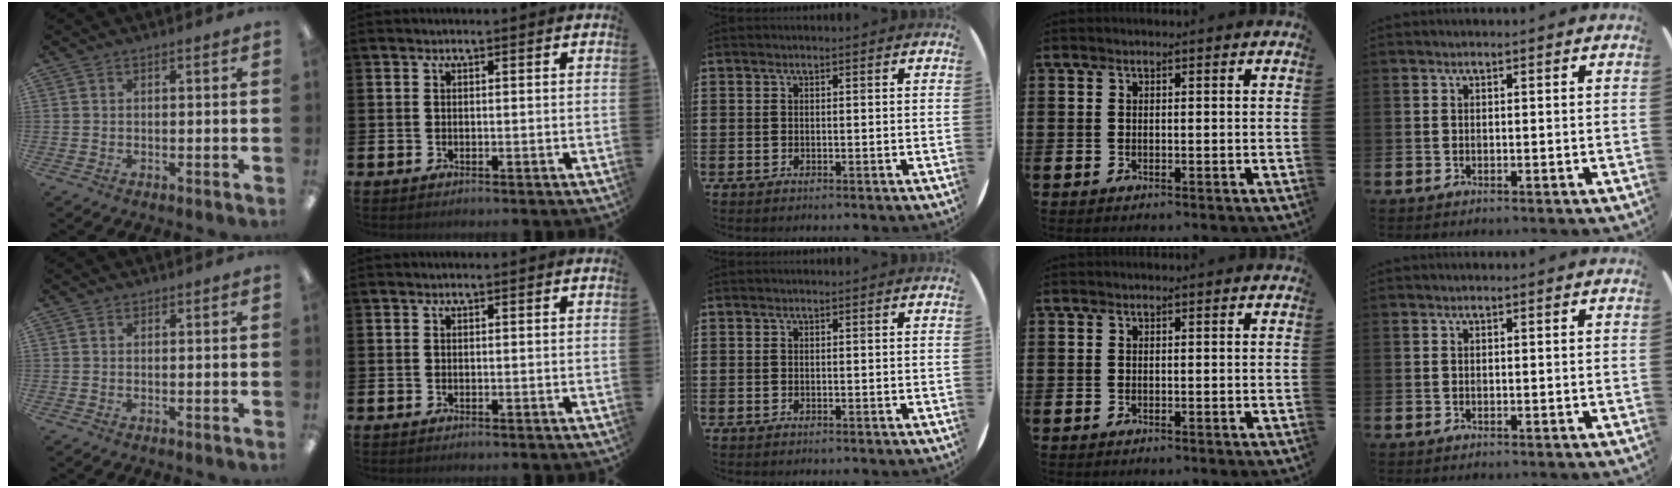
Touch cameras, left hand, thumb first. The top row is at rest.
{}